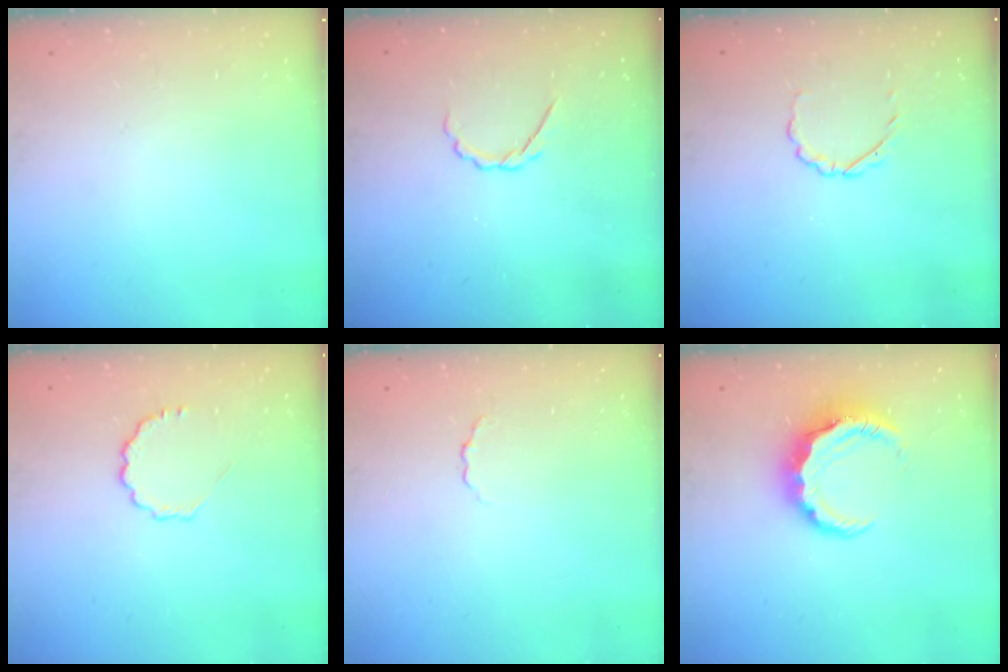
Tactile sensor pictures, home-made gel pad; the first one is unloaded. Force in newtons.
{"total": 2.4, "press": 2.3, "slide": 0.7}
{"total": 2.0, "press": 1.8, "slide": 0.7}
{"total": 3.8, "press": 3.6, "slide": 1.1}
{"total": 1.7, "press": 1.6, "slide": 0.5}
{"total": 7.8, "press": 7.8, "slide": 0.8}